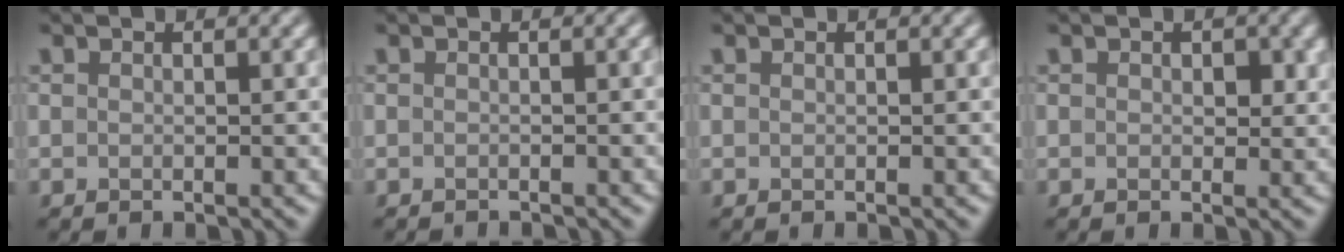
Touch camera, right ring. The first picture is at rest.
{"total": 1.7, "force": [-1.4, 0.4, 0.8], "torque": [0.003, -0.003, -0.021]}
{"total": 0.0}
{"total": 1.6, "force": [0.6, 1.0, 1.1], "torque": [-0.012, -0.002, 0.009]}